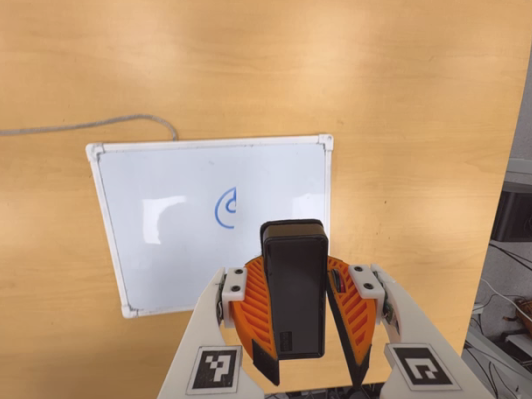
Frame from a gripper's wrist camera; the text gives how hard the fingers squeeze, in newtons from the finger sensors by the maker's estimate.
{"total": 10.8, "left": 10.3, "right": 11.2}